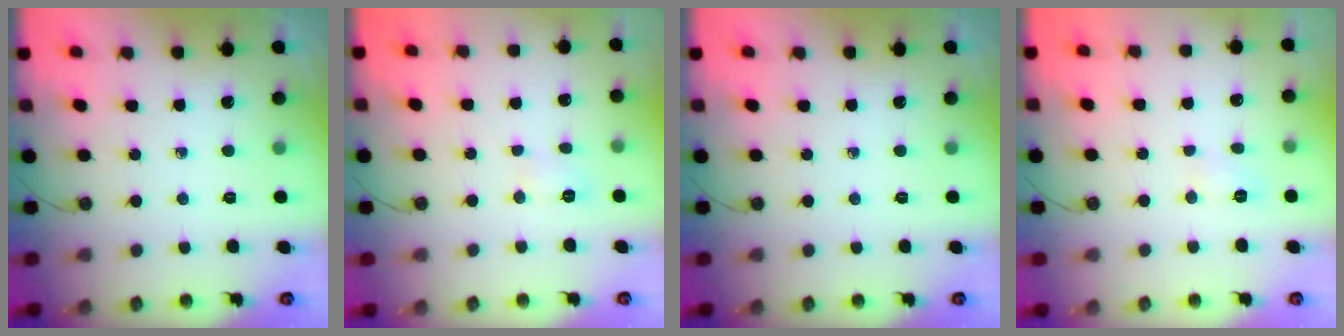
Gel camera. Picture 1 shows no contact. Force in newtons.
{"total": 4.2, "press": 4.2, "slide": 0.4}
{"total": 0.0}
{"total": 3.9, "press": 3.9, "slide": 0.4}